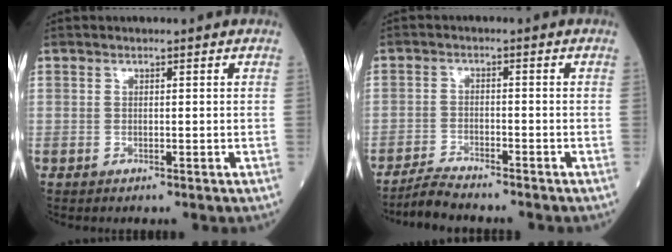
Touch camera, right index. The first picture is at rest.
{"total": 4.0, "force": [-3.9, -0.2, 0.9], "torque": [-0.019, -0.015, -0.071]}